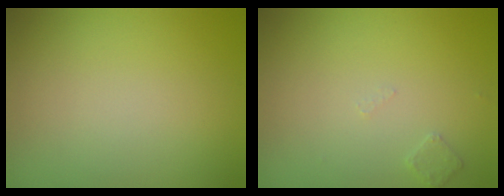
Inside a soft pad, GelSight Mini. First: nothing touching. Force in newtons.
{"total": 1.0, "press": 1.0, "slide": 0.1}